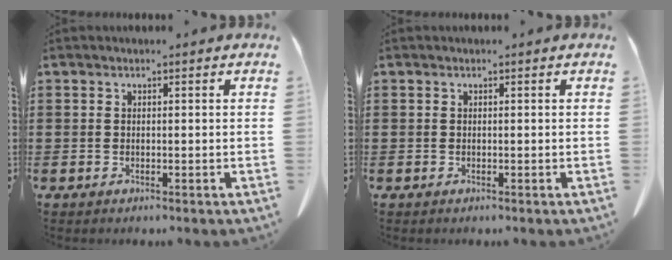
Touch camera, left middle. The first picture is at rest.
{"total": 0.0}